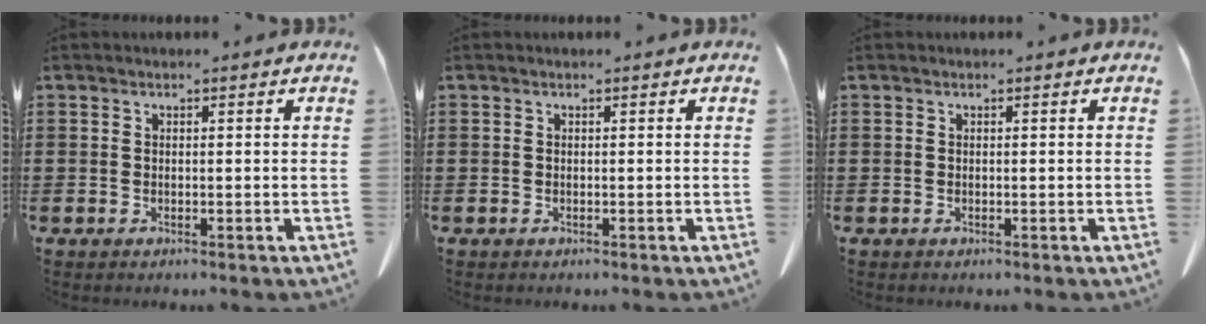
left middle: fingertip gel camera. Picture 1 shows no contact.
{"total": 0.0}
{"total": 0.0}